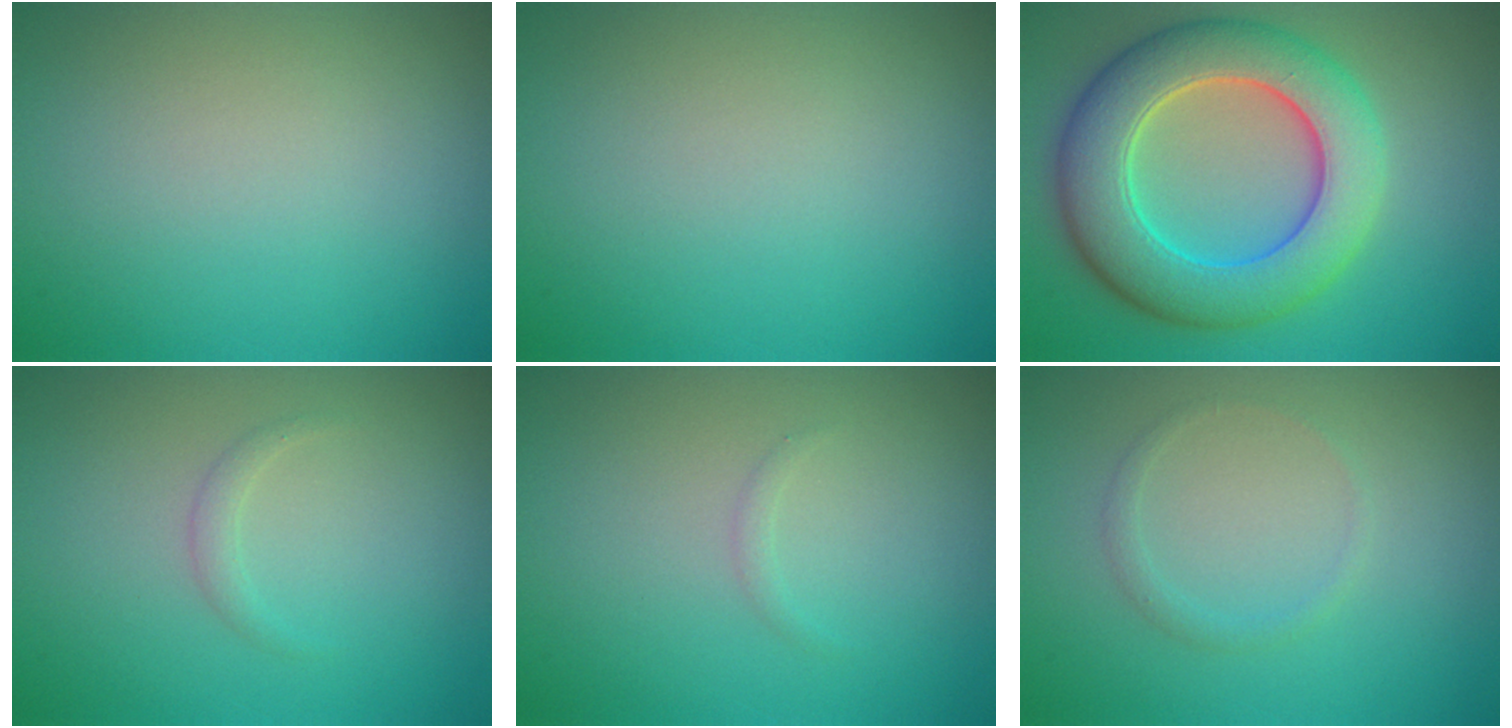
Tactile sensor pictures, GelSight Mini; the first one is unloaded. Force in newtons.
{"total": 0.0}
{"total": 9.3, "press": 9.3, "slide": 0.6}
{"total": 0.8, "press": 0.8, "slide": 0.1}
{"total": 0.5, "press": 0.5, "slide": 0.0}
{"total": 0.9, "press": 0.9, "slide": 0.1}